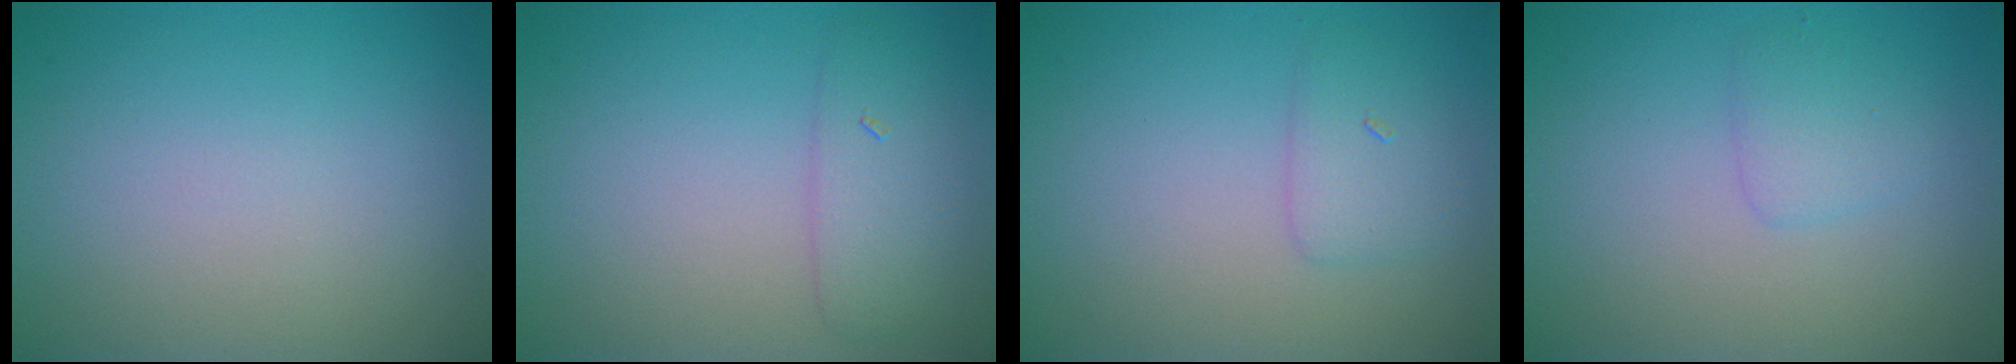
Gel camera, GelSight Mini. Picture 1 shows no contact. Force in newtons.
{"total": 2.7, "press": 2.7, "slide": 0.1}
{"total": 1.8, "press": 1.8, "slide": 0.1}
{"total": 1.5, "press": 1.5, "slide": 0.1}